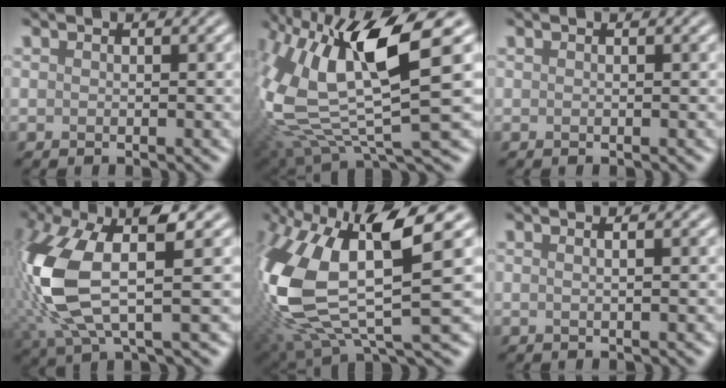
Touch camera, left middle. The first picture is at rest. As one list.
[{"total": 12.2, "force": [1.4, 4.6, 11.2], "torque": [-0.242, -0.010, 0.022]}, {"total": 0.0}, {"total": 10.5, "force": [0.8, 4.1, 9.6], "torque": [-0.220, 0.004, 0.011]}, {"total": 13.6, "force": [1.9, 5.4, 12.3], "torque": [-0.283, -0.018, 0.043]}, {"total": 1.7, "force": [0.7, 0.7, 1.3], "torque": [-0.004, -0.001, -0.008]}]